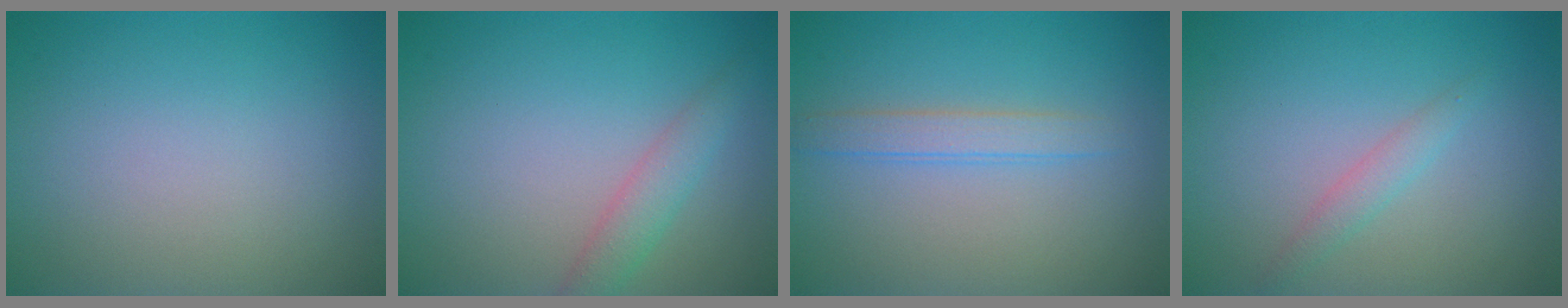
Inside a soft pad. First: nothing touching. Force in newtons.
{"total": 2.2, "press": 2.2, "slide": 0.1}
{"total": 1.9, "press": 1.9, "slide": 0.2}
{"total": 1.4, "press": 1.4, "slide": 0.1}